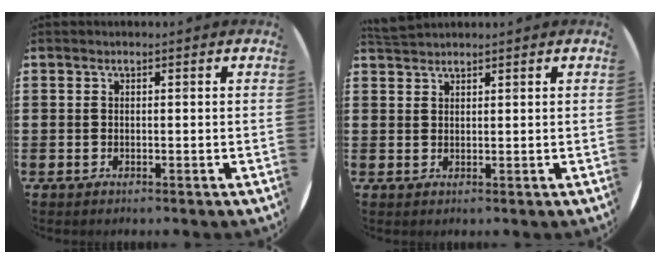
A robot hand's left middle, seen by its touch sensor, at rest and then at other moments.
{"total": 1.5, "force": [1.5, 0.1, 0.0], "torque": [-0.002, 0.002, 0.030]}